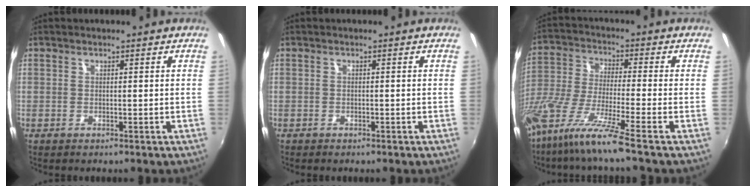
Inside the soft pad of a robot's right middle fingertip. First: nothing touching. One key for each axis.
{"total": 0.7, "fx": -0.6, "fy": 0.4, "fz": 0.1, "tx": -0.005, "ty": -0.002, "tz": -0.009}
{"total": 13.9, "fx": -10.1, "fy": -0.9, "fz": 9.5, "tx": -0.187, "ty": -0.041, "tz": -0.193}